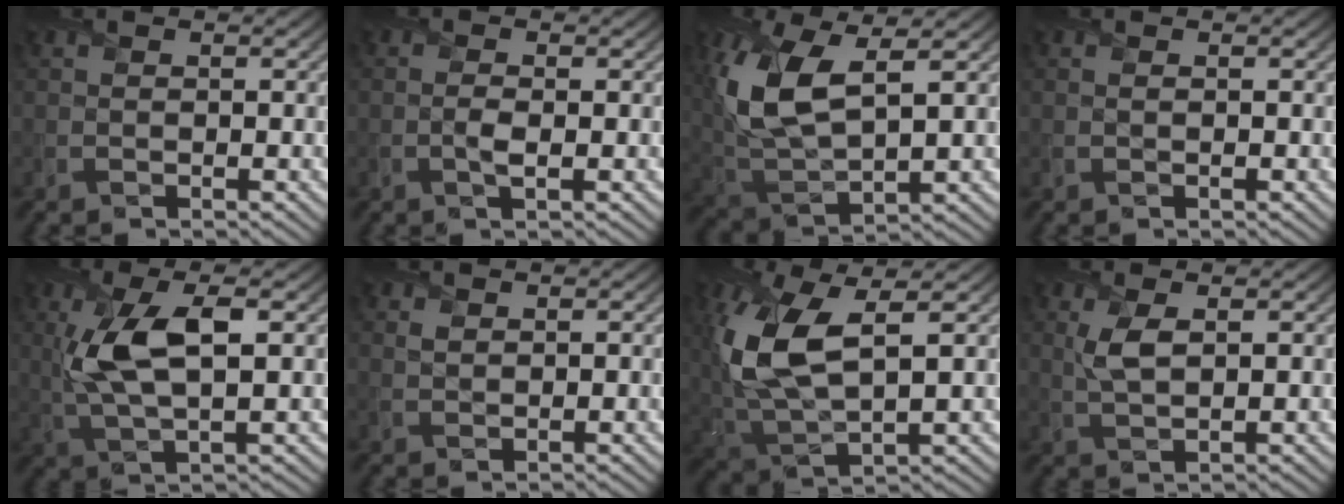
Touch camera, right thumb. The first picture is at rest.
{"total": 1.3, "force": [-0.6, 0.4, 1.1], "torque": [-0.018, -0.003, -0.011]}
{"total": 11.9, "force": [3.4, 5.6, 9.9], "torque": [-0.246, 0.002, 0.067]}
{"total": 0.0}
{"total": 8.8, "force": [1.5, 3.2, 8.0], "torque": [-0.179, 0.001, 0.029]}
{"total": 0.7, "force": [0.5, 0.6, 0.1], "torque": [-0.003, -0.003, 0.015]}
{"total": 12.7, "force": [2.7, 5.8, 11.0], "torque": [-0.276, 0.000, 0.055]}
{"total": 3.3, "force": [1.1, 1.3, 2.8], "torque": [-0.068, -0.001, 0.026]}